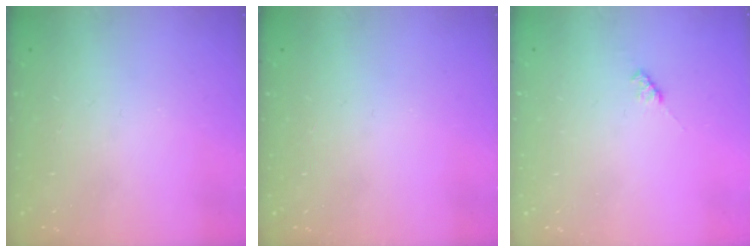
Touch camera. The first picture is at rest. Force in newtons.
{"total": 0.0}
{"total": 2.2, "press": 2.2, "slide": 0.4}